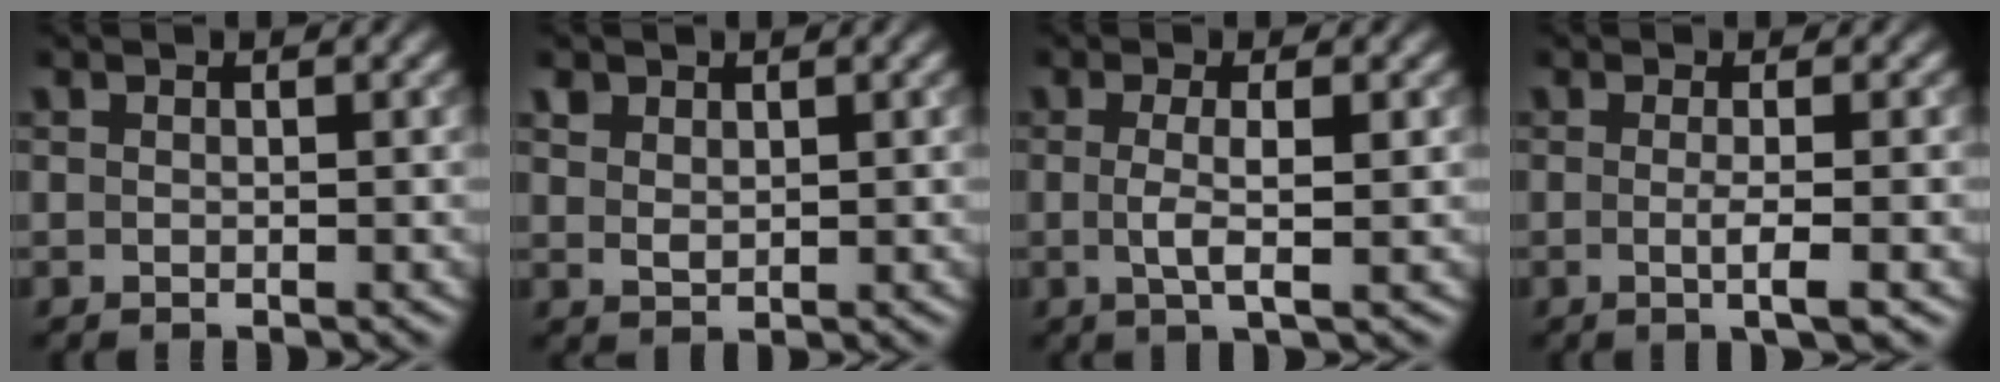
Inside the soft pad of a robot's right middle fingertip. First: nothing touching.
{"total": 1.6, "force": [1.2, 1.0, 0.5], "torque": [-0.012, -0.001, 0.026]}
{"total": 2.9, "force": [-0.1, 0.7, 2.8], "torque": [-0.052, -0.006, -0.003]}
{"total": 2.9, "force": [-0.4, 0.7, 2.8], "torque": [-0.036, -0.005, -0.010]}